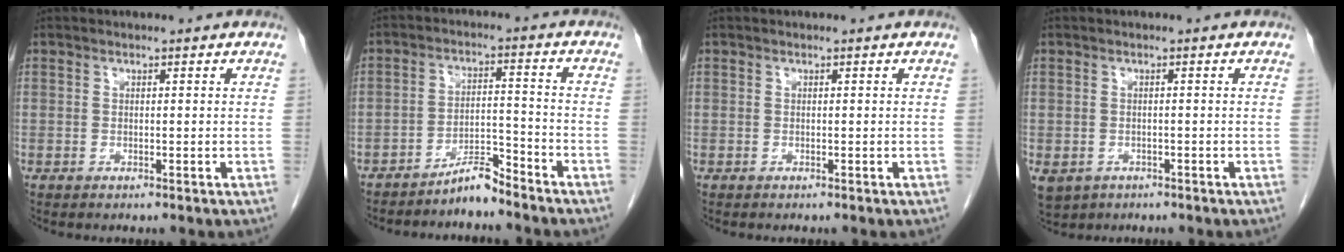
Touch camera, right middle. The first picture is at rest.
{"total": 4.8, "force": [-4.5, 0.5, 1.7], "torque": [-0.022, -0.002, -0.084]}
{"total": 0.0}
{"total": 9.4, "force": [-4.8, 7.2, 3.7], "torque": [-0.110, -0.012, -0.060]}